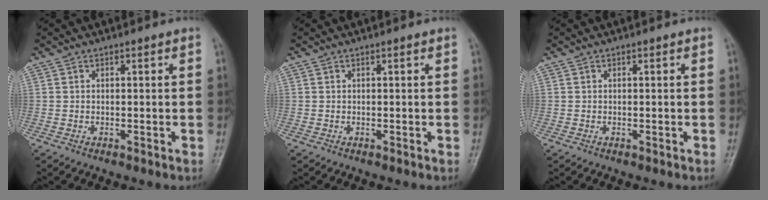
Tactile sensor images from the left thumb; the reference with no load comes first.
{"total": 0.0}
{"total": 0.0}